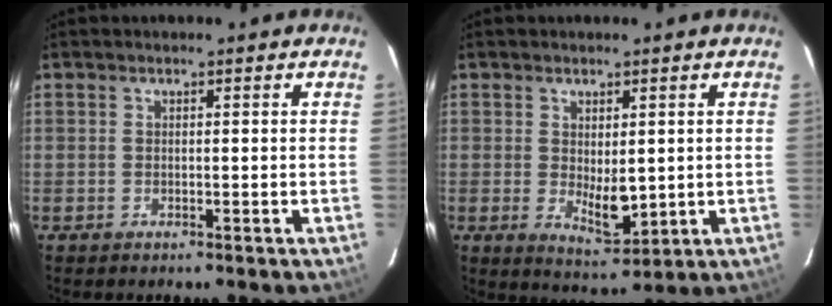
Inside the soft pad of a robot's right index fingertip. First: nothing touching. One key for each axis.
{"total": 5.9, "fx": 0.1, "fy": 3.0, "fz": 5.1, "tx": -0.080, "ty": -0.016, "tz": 0.012}